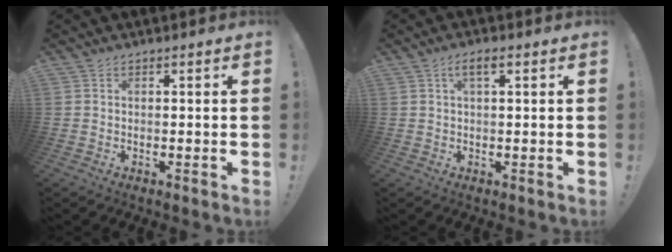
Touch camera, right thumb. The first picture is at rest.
{"total": 3.1, "force": [1.1, 0.8, 2.8], "torque": [-0.051, 0.002, 0.015]}